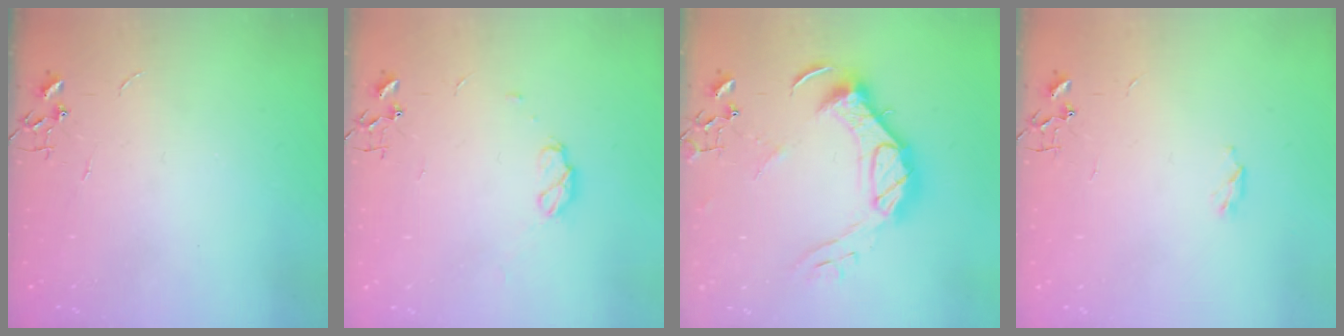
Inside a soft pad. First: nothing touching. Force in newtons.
{"total": 7.0, "press": 6.9, "slide": 0.8}
{"total": 16.8, "press": 16.8, "slide": 1.4}
{"total": 4.0, "press": 4.0, "slide": 0.5}